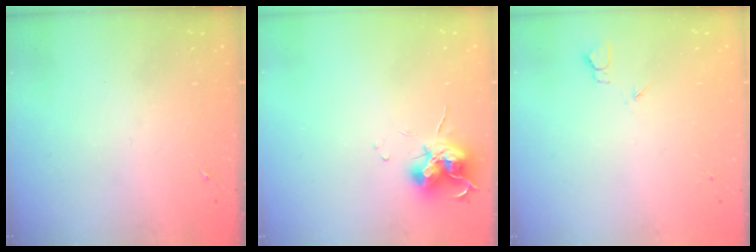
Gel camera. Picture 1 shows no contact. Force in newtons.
{"total": 12.2, "press": 12.1, "slide": 1.3}
{"total": 3.2, "press": 3.2, "slide": 0.4}